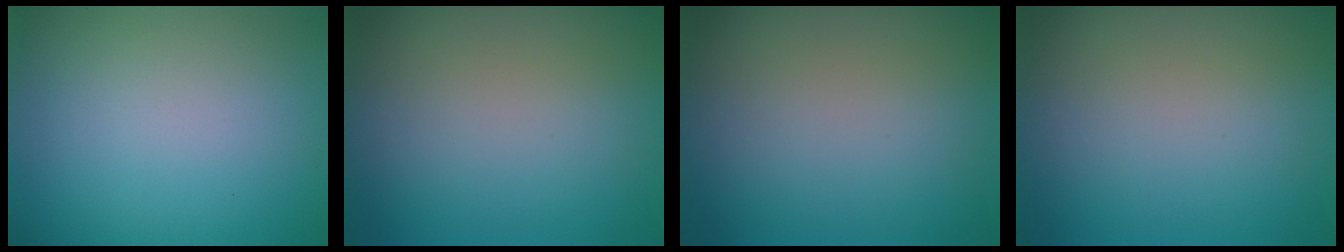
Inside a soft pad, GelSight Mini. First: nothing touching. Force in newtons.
{"total": 0.0}
{"total": 0.0}
{"total": 0.0}